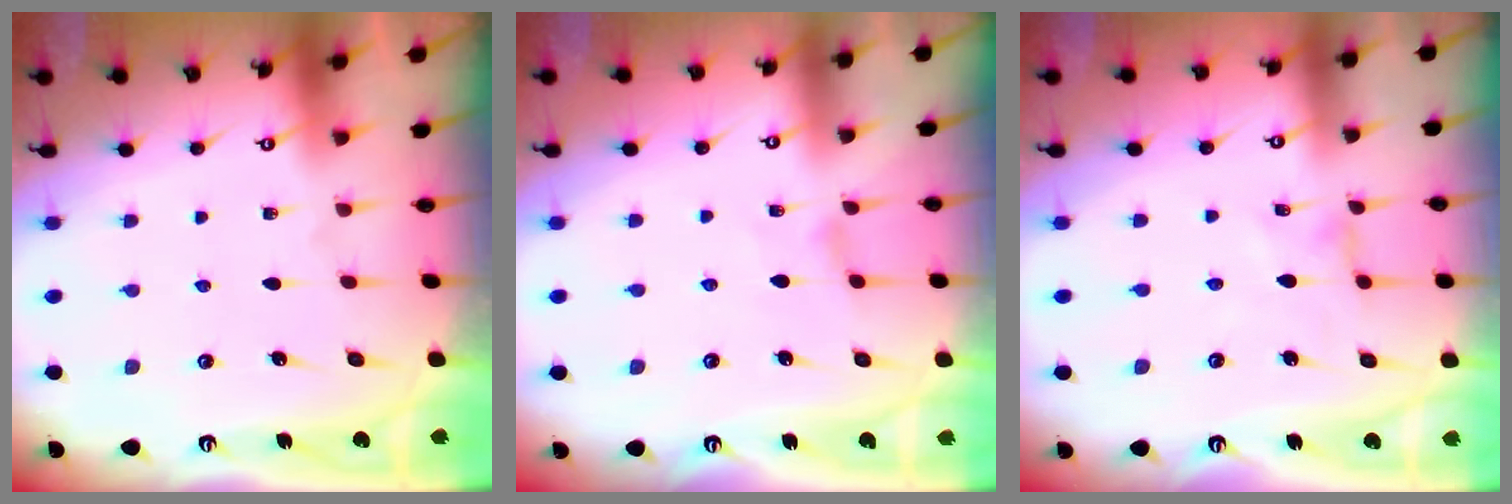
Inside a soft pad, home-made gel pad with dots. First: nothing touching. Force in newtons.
{"total": 0.9, "press": 0.8, "slide": 0.4}
{"total": 0.0}